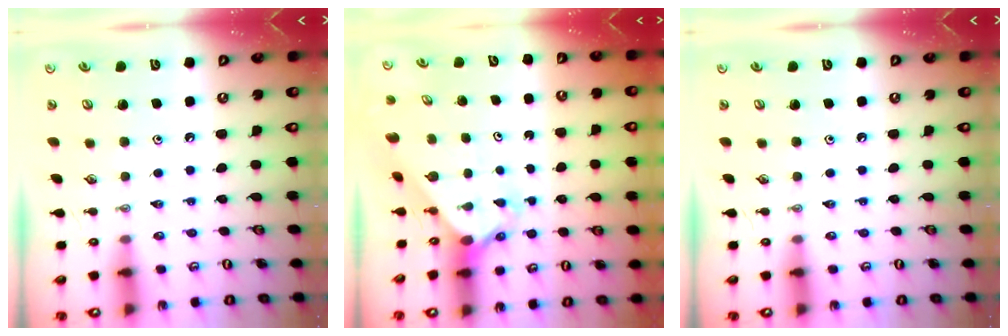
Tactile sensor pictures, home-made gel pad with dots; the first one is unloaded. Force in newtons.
{"total": 2.3, "press": 2.3, "slide": 0.2}
{"total": 0.0}